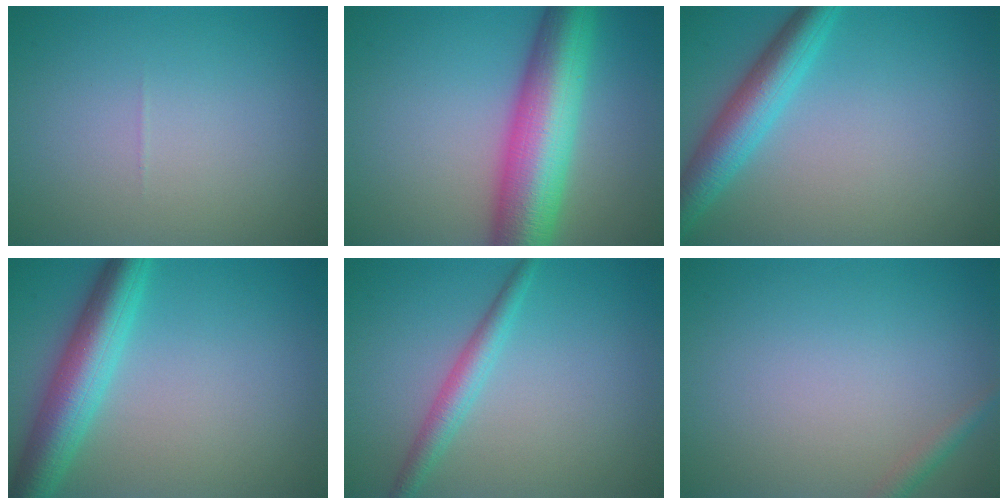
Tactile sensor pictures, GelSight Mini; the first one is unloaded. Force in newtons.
{"total": 10.5, "press": 10.5, "slide": 0.1}
{"total": 4.8, "press": 4.8, "slide": 0.1}
{"total": 6.2, "press": 6.2, "slide": 0.1}
{"total": 2.4, "press": 2.4, "slide": 0.1}
{"total": 1.2, "press": 1.2, "slide": 0.0}